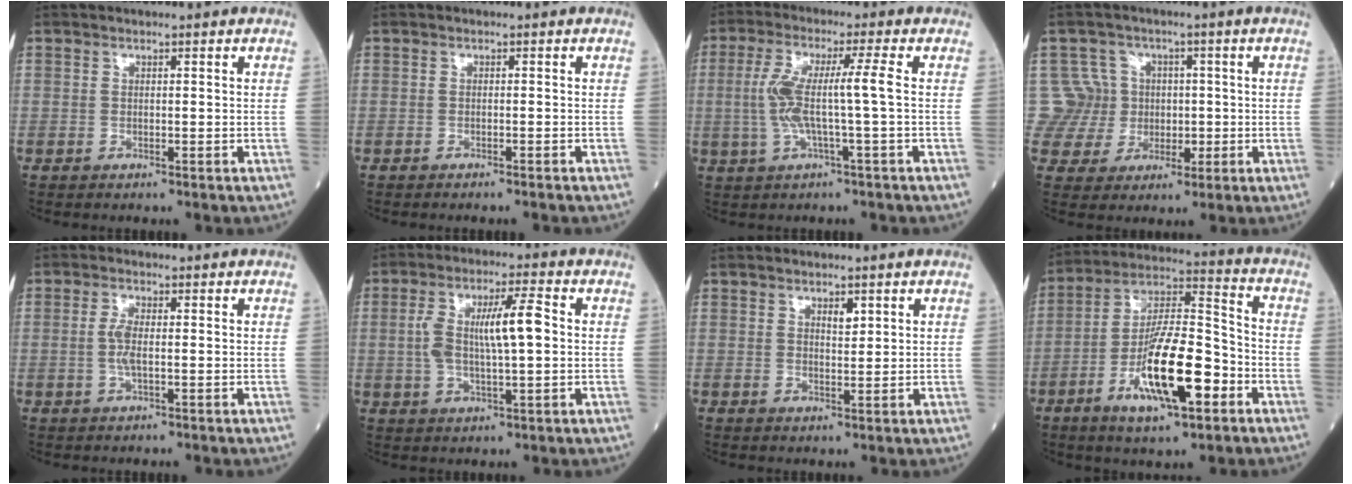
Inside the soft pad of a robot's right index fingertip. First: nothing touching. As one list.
[{"total": 2.2, "force": [-2.0, -0.2, 0.9], "torque": [-0.014, 0.000, -0.024]}, {"total": 7.3, "force": [-0.2, -0.4, 7.3], "torque": [-0.156, 0.014, -0.003]}, {"total": 7.4, "force": [0.9, 7.3, -0.1], "torque": [0.010, 0.027, 0.025]}, {"total": 2.6, "force": [-0.2, 0.6, 2.6], "torque": [-0.061, 0.001, -0.002]}, {"total": 9.3, "force": [0.8, 1.9, 9.1], "torque": [-0.178, 0.021, 0.019]}, {"total": 1.9, "force": [1.0, 0.7, 1.4], "torque": [-0.022, -0.002, 0.017]}, {"total": 16.0, "force": [-6.0, 3.8, 14.3], "torque": [-0.272, 0.000, -0.099]}]